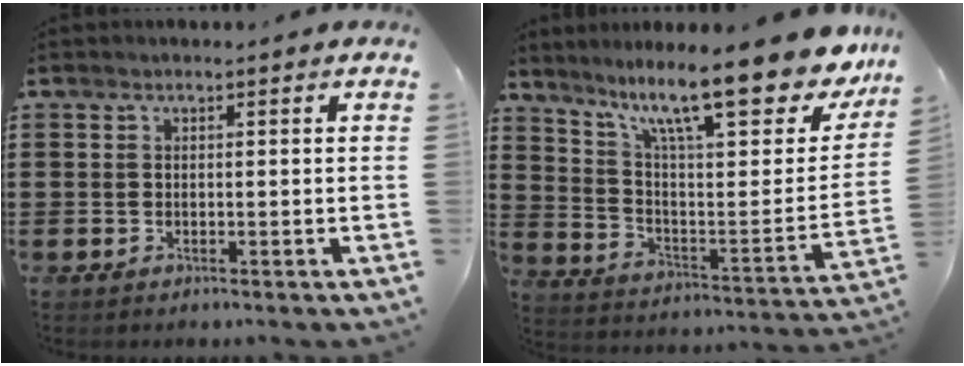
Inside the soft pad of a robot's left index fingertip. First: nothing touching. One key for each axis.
{"total": 15.4, "fx": 11.1, "fy": 3.0, "fz": 10.2, "tx": -0.191, "ty": -0.070, "tz": 0.180}